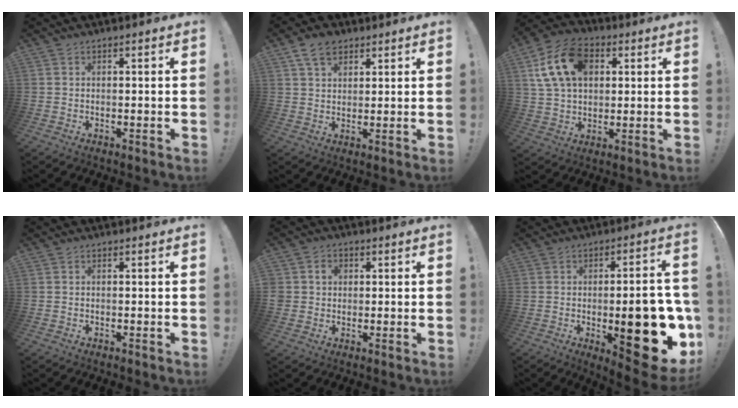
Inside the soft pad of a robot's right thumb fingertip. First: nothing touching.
{"total": 7.0, "force": [4.4, 4.2, 3.4], "torque": [-0.057, -0.012, 0.083]}
{"total": 16.6, "force": [5.4, 11.5, 10.7], "torque": [-0.187, -0.006, 0.105]}
{"total": 0.0}
{"total": 4.3, "force": [0.6, 4.1, 1.3], "torque": [-0.022, 0.009, 0.013]}
{"total": 21.6, "force": [-5.0, 7.8, 19.5], "torque": [-0.240, 0.013, -0.061]}